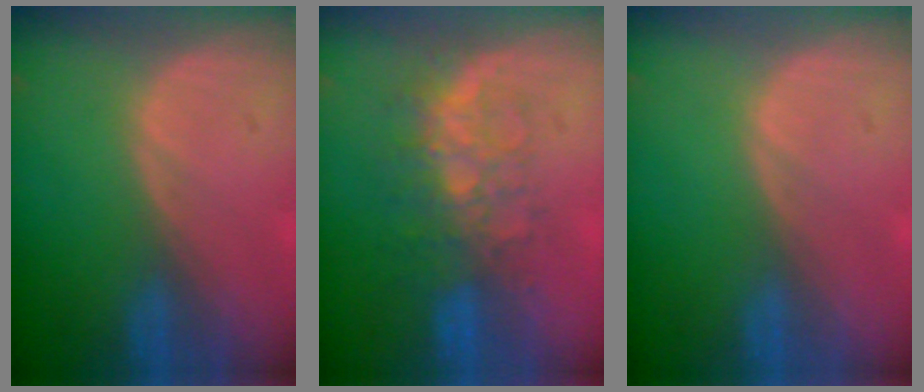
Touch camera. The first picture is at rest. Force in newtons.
{"total": 8.2, "press": 7.0, "slide": 4.1}
{"total": 0.0}